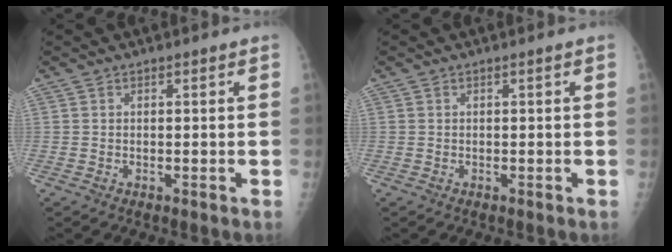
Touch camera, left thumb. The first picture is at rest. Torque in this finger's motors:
{"motor_torque": [0.04, -0.01, 0.00, 0.00, 0.00]}